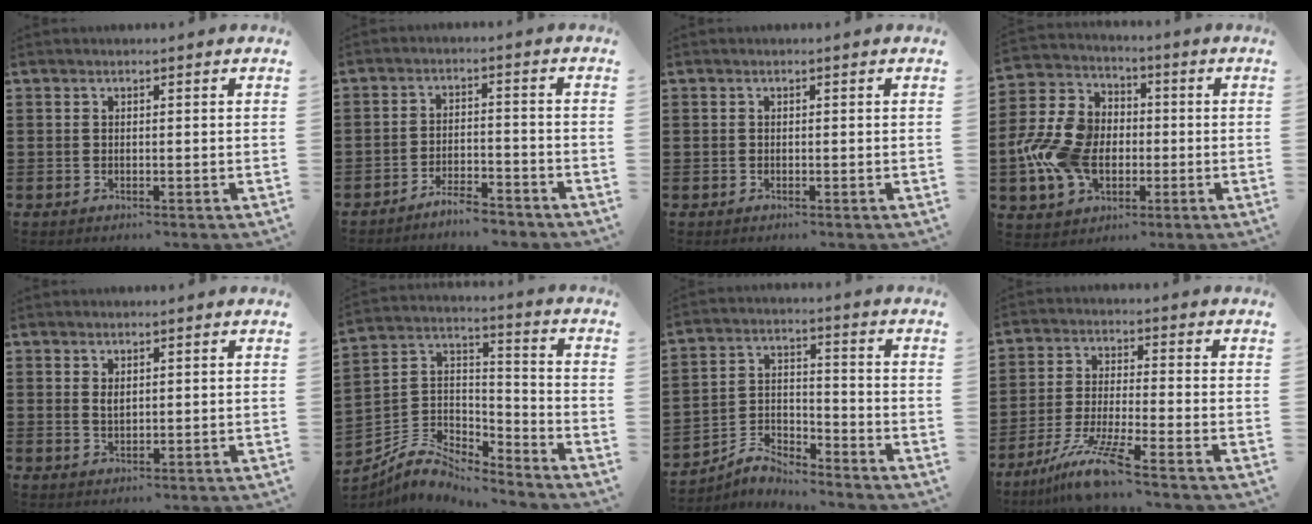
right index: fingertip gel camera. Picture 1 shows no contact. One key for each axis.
{"total": 4.2, "fx": -4.1, "fy": 0.5, "fz": 0.9, "tx": -0.017, "ty": 0.009, "tz": -0.083}
{"total": 0.0}
{"total": 12.2, "fx": -2.0, "fy": 8.9, "fz": 8.0, "tx": -0.209, "ty": 0.014, "tz": -0.038}
{"total": 1.4, "fx": 0.7, "fy": 0.7, "fz": 0.9, "tx": -0.021, "ty": 0.003, "tz": 0.013}
{"total": 6.0, "fx": -5.3, "fy": 2.6, "fz": 1.4, "tx": -0.052, "ty": 0.002, "tz": -0.110}
{"total": 5.1, "fx": -4.8, "fy": 1.3, "fz": 1.1, "tx": -0.029, "ty": 0.010, "tz": -0.098}
{"total": 8.9, "fx": -6.5, "fy": -0.2, "fz": 6.1, "tx": -0.136, "ty": -0.018, "tz": -0.128}